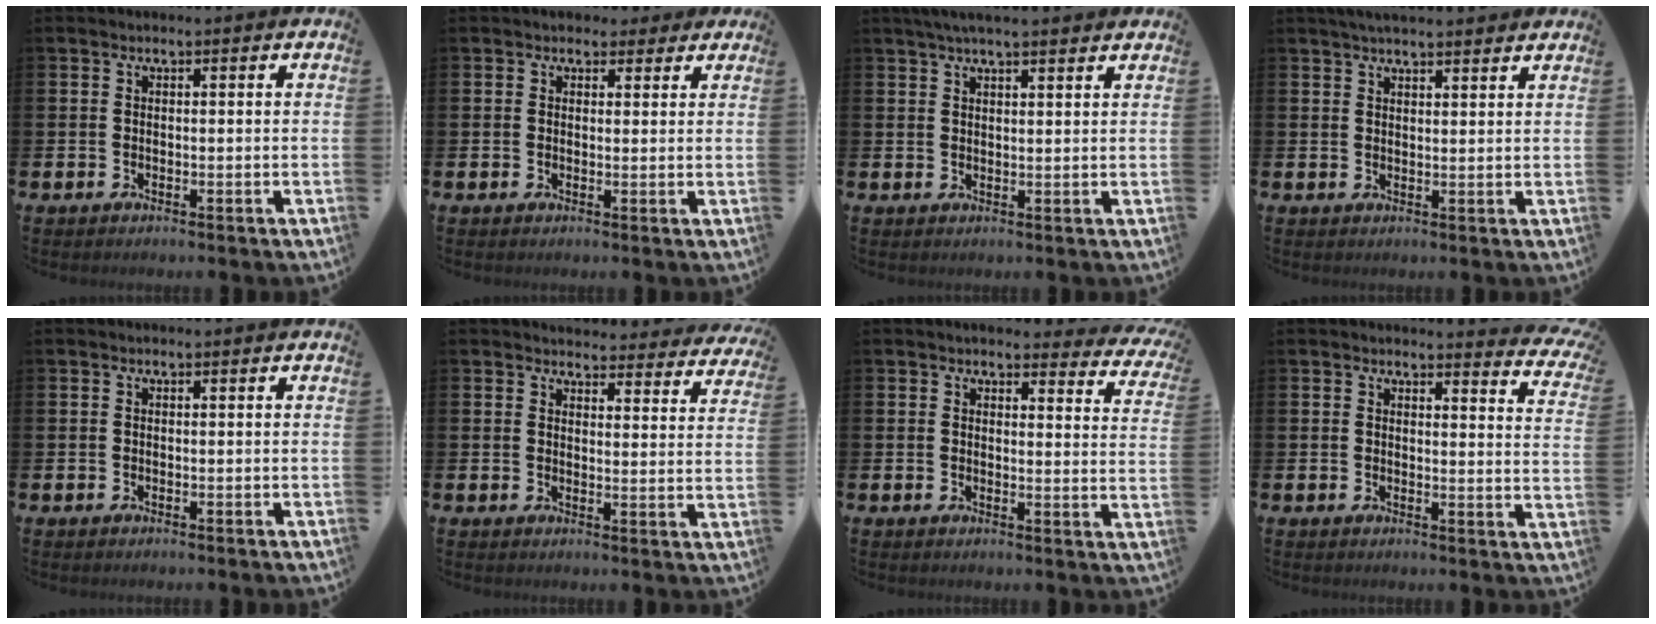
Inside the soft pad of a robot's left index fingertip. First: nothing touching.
{"total": 2.3, "force": [1.8, 1.4, 0.0], "torque": [0.010, -0.003, 0.029]}
{"total": 3.5, "force": [3.1, 0.2, 1.5], "torque": [-0.034, -0.003, 0.057]}
{"total": 3.2, "force": [3.1, 0.2, 0.8], "torque": [-0.020, -0.009, 0.056]}
{"total": 0.0}
{"total": 3.7, "force": [3.6, 0.9, 0.0], "torque": [-0.003, -0.027, 0.061]}
{"total": 3.2, "force": [3.0, 0.9, 0.4], "torque": [0.001, -0.024, 0.048]}
{"total": 3.1, "force": [3.0, 0.2, 0.3], "torque": [0.003, -0.028, 0.049]}